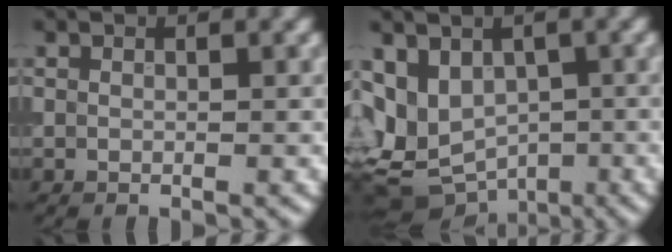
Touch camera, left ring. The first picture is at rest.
{"total": 9.0, "force": [-1.3, 7.7, 4.5], "torque": [-0.091, -0.013, -0.004]}